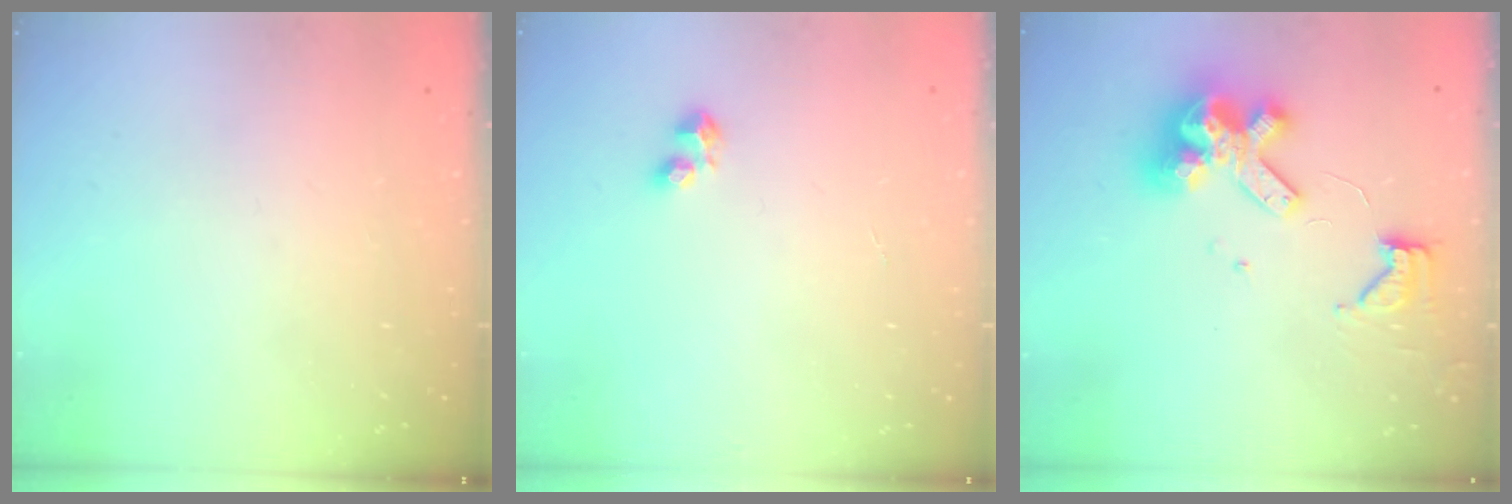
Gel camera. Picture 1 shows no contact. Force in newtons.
{"total": 3.1, "press": 3.1, "slide": 0.5}
{"total": 12.3, "press": 12.2, "slide": 1.4}